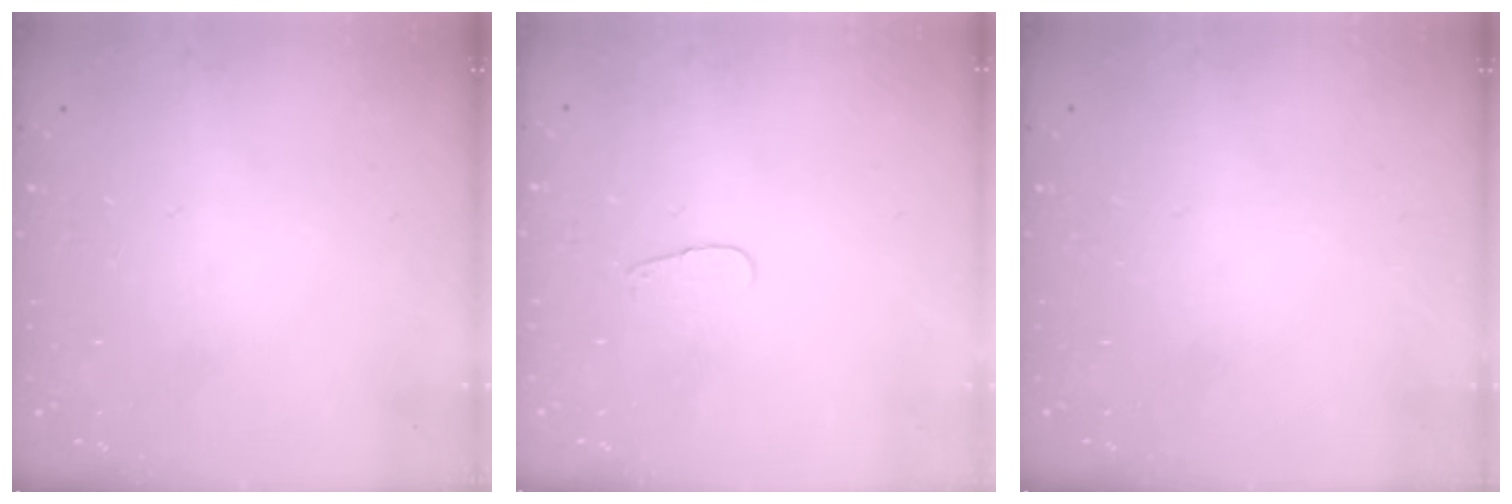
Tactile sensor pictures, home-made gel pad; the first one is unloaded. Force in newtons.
{"total": 3.4, "press": 3.4, "slide": 0.4}
{"total": 0.0}